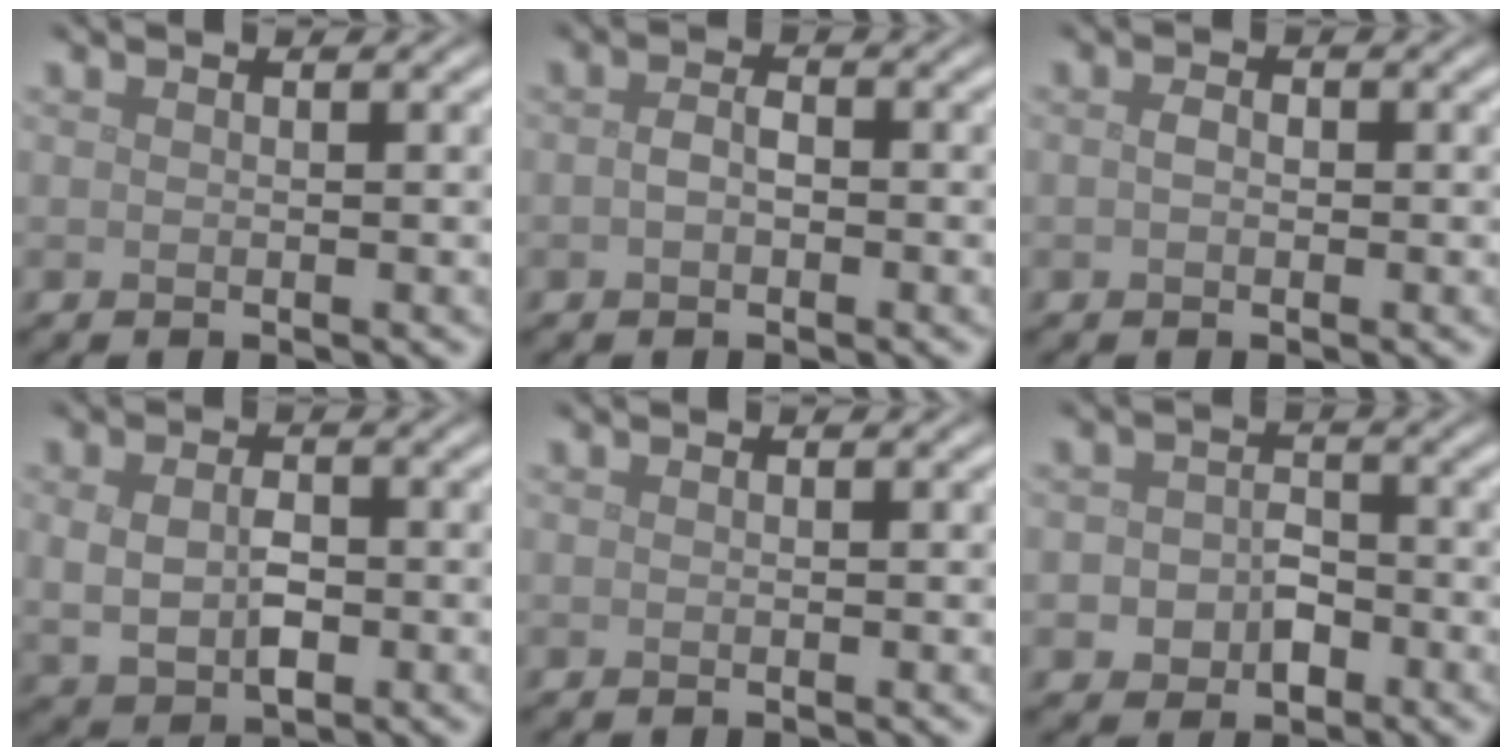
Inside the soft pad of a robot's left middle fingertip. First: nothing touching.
{"total": 1.6, "force": [-0.3, 1.0, 1.2], "torque": [-0.025, 0.004, -0.008]}
{"total": 1.2, "force": [-0.1, 0.8, 0.8], "torque": [-0.017, 0.001, -0.005]}
{"total": 3.9, "force": [-0.2, 2.5, 2.9], "torque": [-0.063, -0.005, 0.002]}
{"total": 0.0}
{"total": 3.1, "force": [-1.3, 2.3, 1.7], "torque": [-0.027, 0.000, -0.025]}